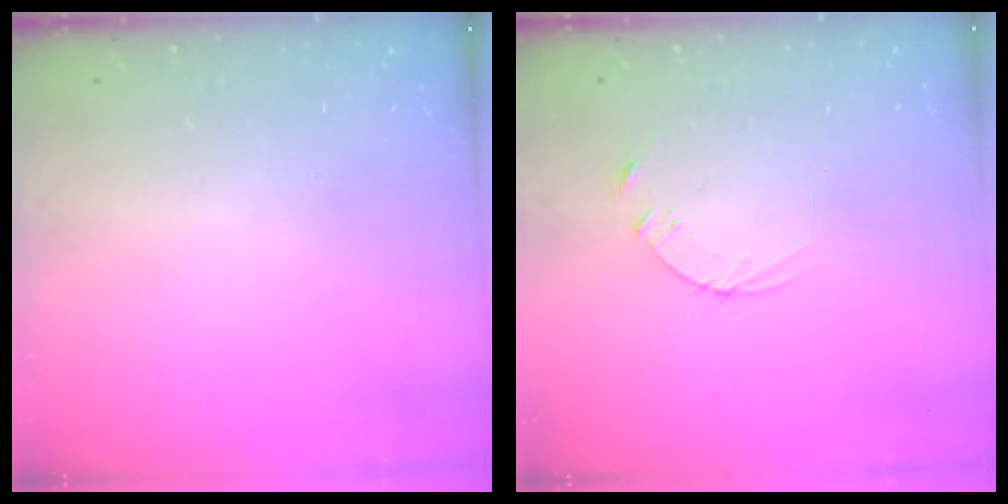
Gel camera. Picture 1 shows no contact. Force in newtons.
{"total": 2.5, "press": 2.5, "slide": 0.3}